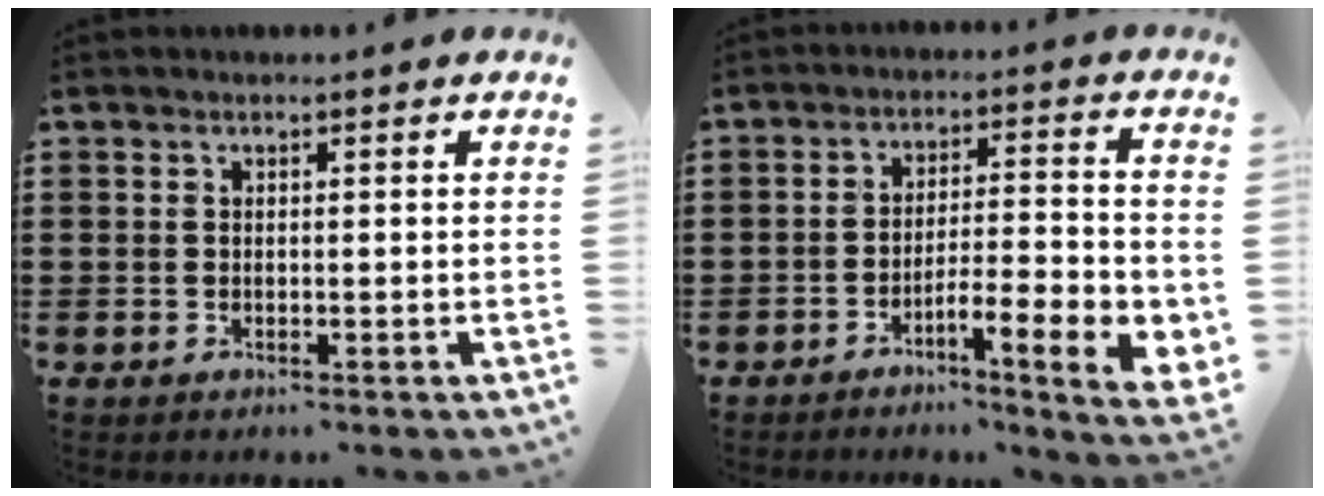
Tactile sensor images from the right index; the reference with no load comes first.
{"total": 6.7, "force": [-3.8, 1.1, 5.5], "torque": [-0.088, -0.003, -0.064]}